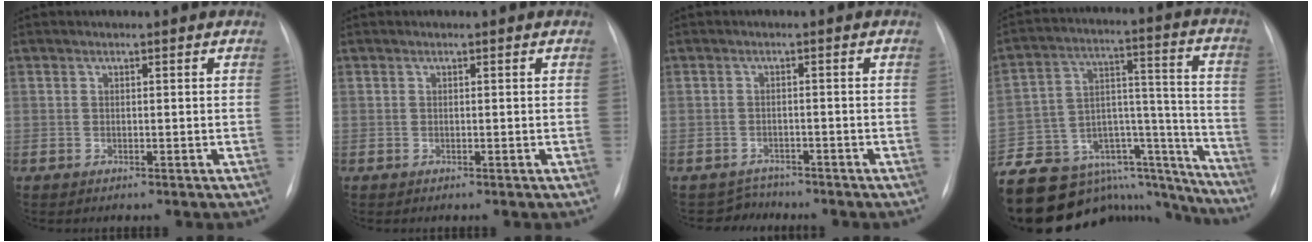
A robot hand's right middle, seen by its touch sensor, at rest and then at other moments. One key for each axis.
{"total": 0.0}
{"total": 2.4, "fx": -2.0, "fy": 0.6, "fz": -1.2, "tx": 0.022, "ty": -0.005, "tz": -0.033}
{"total": 31.4, "fx": -26.4, "fy": 12.8, "fz": 11.2, "tx": -0.202, "ty": 0.038, "tz": -0.381}